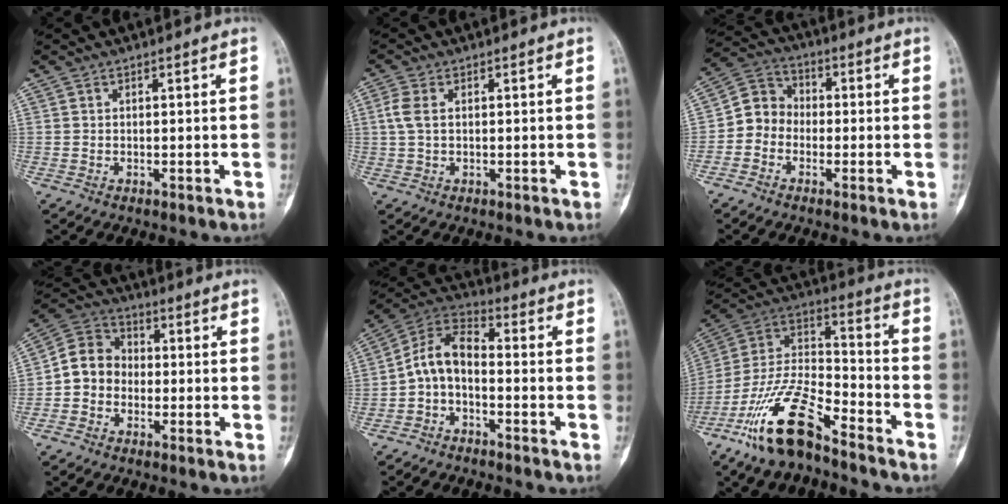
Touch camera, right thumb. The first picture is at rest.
{"total": 3.4, "force": [0.6, 2.0, 2.8], "torque": [-0.083, 0.007, 0.010]}
{"total": 6.5, "force": [-1.7, 5.8, 2.6], "torque": [-0.020, 0.029, -0.050]}
{"total": 8.1, "force": [-1.5, 7.1, 3.7], "torque": [-0.044, 0.035, -0.044]}
{"total": 8.2, "force": [-2.2, 4.7, 6.3], "torque": [-0.117, 0.049, -0.058]}
{"total": 17.7, "force": [-12.0, 5.8, 11.7], "torque": [-0.226, 0.073, -0.226]}